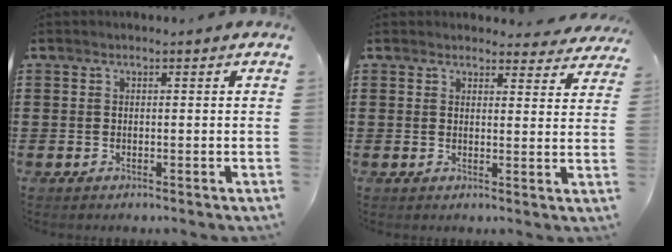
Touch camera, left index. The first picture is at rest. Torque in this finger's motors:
{"motor_torque": [2.14, 0.00, 0.36, 0.01]}